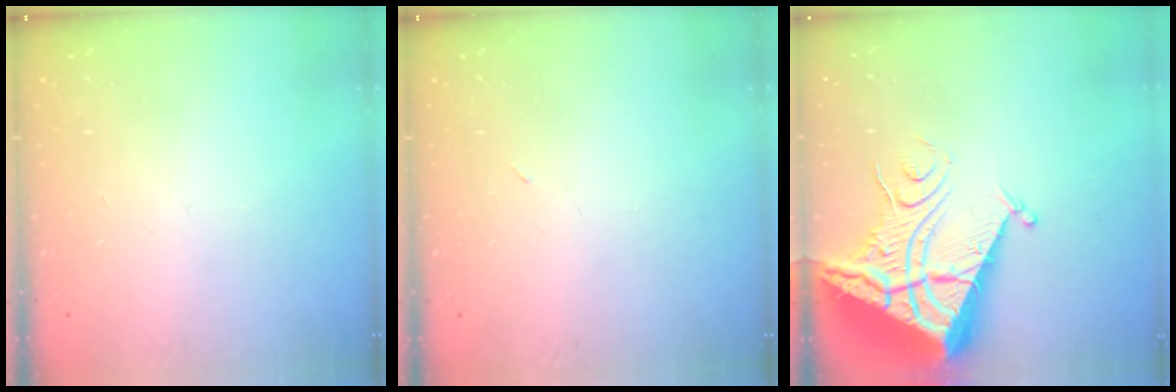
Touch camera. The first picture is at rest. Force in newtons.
{"total": 2.9, "press": 2.9, "slide": 0.7}
{"total": 12.7, "press": 12.6, "slide": 1.2}